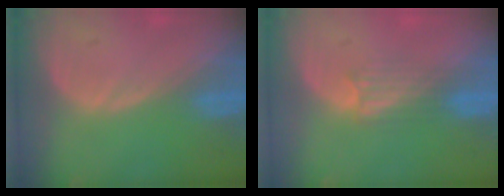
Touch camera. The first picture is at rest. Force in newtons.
{"total": 3.3, "press": 2.9, "slide": 1.6}